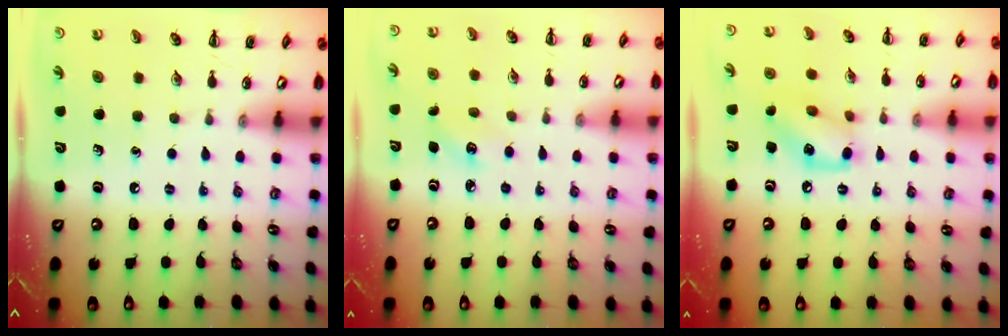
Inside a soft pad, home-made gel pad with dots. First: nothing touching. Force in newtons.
{"total": 3.2, "press": 3.1, "slide": 0.8}
{"total": 11.2, "press": 11.2, "slide": 0.4}